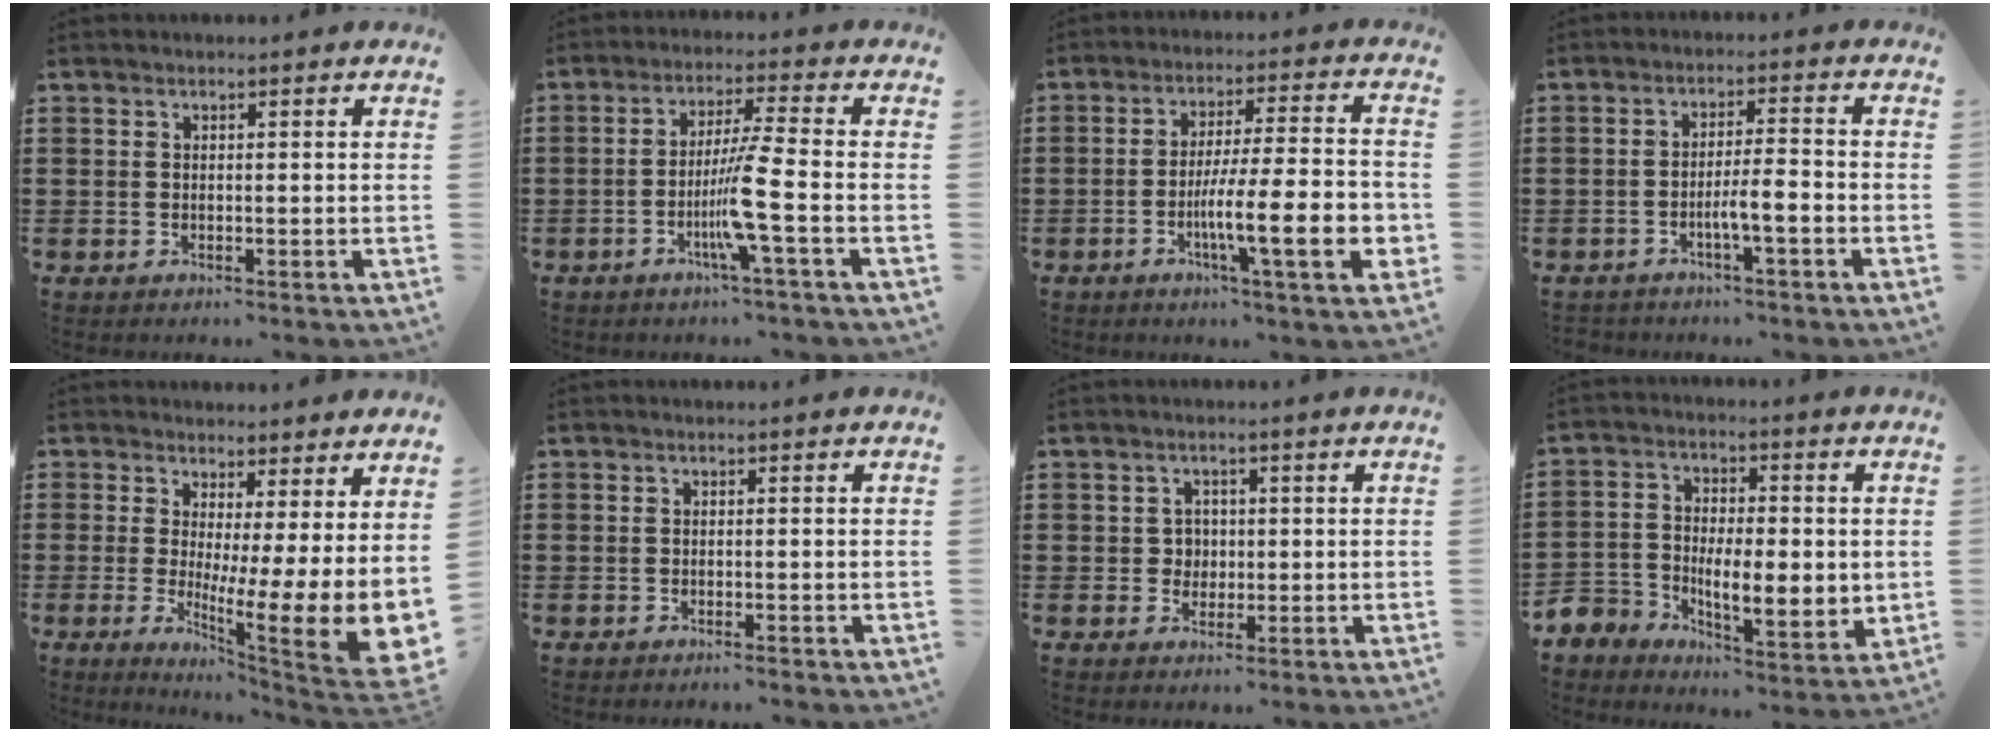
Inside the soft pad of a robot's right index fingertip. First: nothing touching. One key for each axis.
{"total": 7.0, "fx": -2.5, "fy": -1.0, "fz": 6.5, "tx": -0.125, "ty": -0.017, "tz": -0.051}
{"total": 13.4, "fx": -4.2, "fy": 2.2, "fz": 12.5, "tx": -0.225, "ty": -0.011, "tz": -0.079}
{"total": 4.0, "fx": -2.2, "fy": 0.1, "fz": 3.3, "tx": -0.058, "ty": -0.003, "tz": -0.039}
{"total": 6.4, "fx": 1.1, "fy": 1.8, "fz": 6.1, "tx": -0.081, "ty": -0.061, "tz": 0.023}
{"total": 0.6, "fx": -0.6, "fy": -0.1, "fz": 0.1, "tx": -0.004, "ty": -0.002, "tz": -0.012}
{"total": 2.3, "fx": 0.0, "fy": 2.1, "fz": 0.9, "tx": -0.024, "ty": 0.009, "tz": -0.002}
{"total": 6.7, "fx": -0.8, "fy": 4.9, "fz": 4.5, "tx": -0.098, "ty": 0.000, "tz": -0.014}